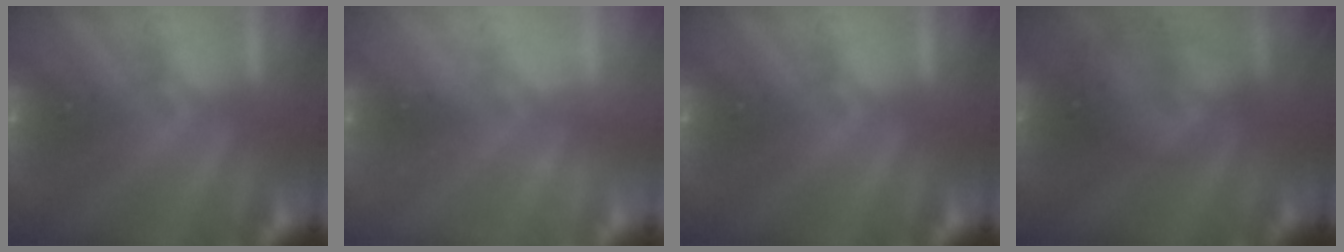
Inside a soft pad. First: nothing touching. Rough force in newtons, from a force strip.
{"total": 2.0}
{"total": 0.0}
{"total": 2.3}